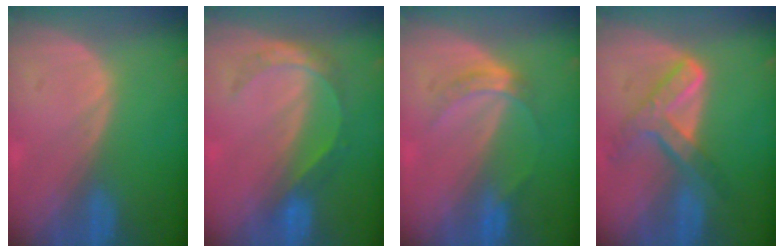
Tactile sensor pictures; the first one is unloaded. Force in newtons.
{"total": 5.6, "press": 4.8, "slide": 2.9}
{"total": 3.5, "press": 3.2, "slide": 1.5}
{"total": 7.5, "press": 6.2, "slide": 4.2}